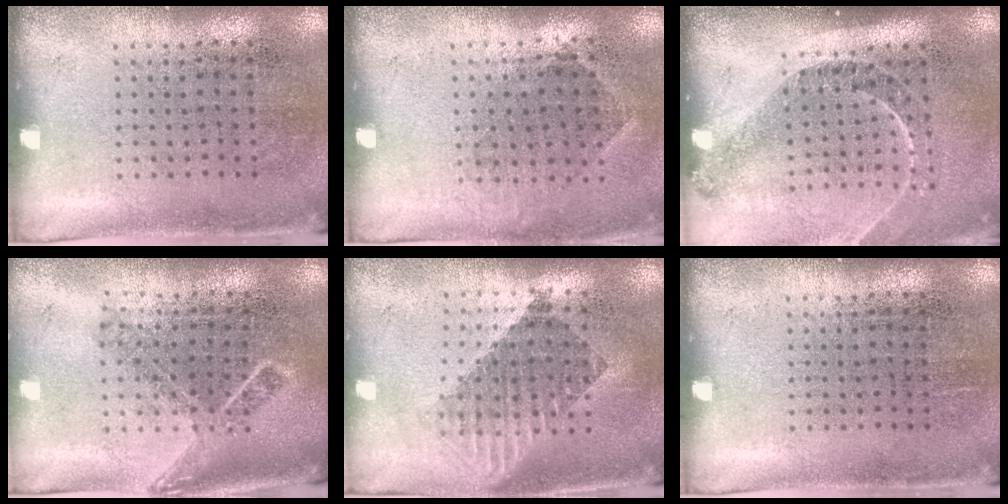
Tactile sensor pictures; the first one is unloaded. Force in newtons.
{"total": 0.8, "press": 0.7, "slide": 0.5}
{"total": 1.4, "press": 1.3, "slide": 0.5}
{"total": 1.8, "press": 1.4, "slide": 1.2}
{"total": 1.7, "press": 1.4, "slide": 0.9}
{"total": 0.0}